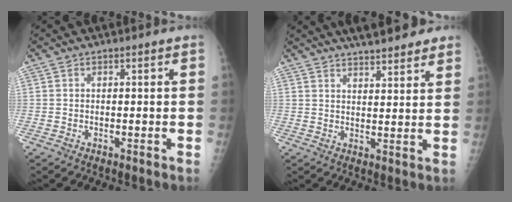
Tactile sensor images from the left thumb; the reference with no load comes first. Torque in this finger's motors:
{"motor_torque": [1.42, -0.81, 1.20, -0.88, 0.00]}